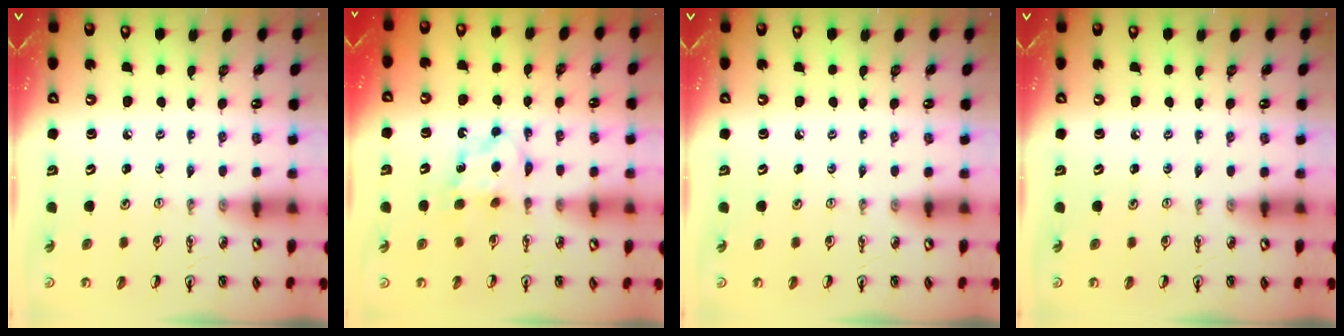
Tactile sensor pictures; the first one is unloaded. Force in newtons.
{"total": 6.3, "press": 6.3, "slide": 0.3}
{"total": 0.0}
{"total": 0.0}